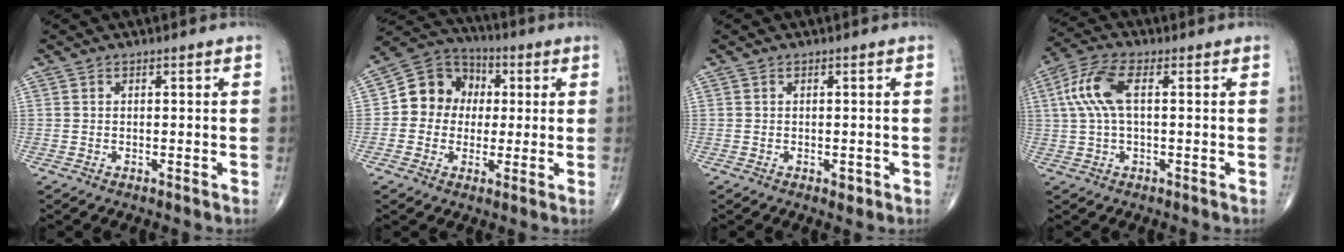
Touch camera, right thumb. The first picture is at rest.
{"total": 11.2, "force": [0.9, 10.0, 4.9], "torque": [-0.044, 0.024, 0.002]}
{"total": 1.2, "force": [-0.4, 0.8, 0.8], "torque": [-0.006, -0.001, -0.005]}
{"total": 8.6, "force": [1.5, 3.7, 7.7], "torque": [-0.187, 0.025, 0.026]}